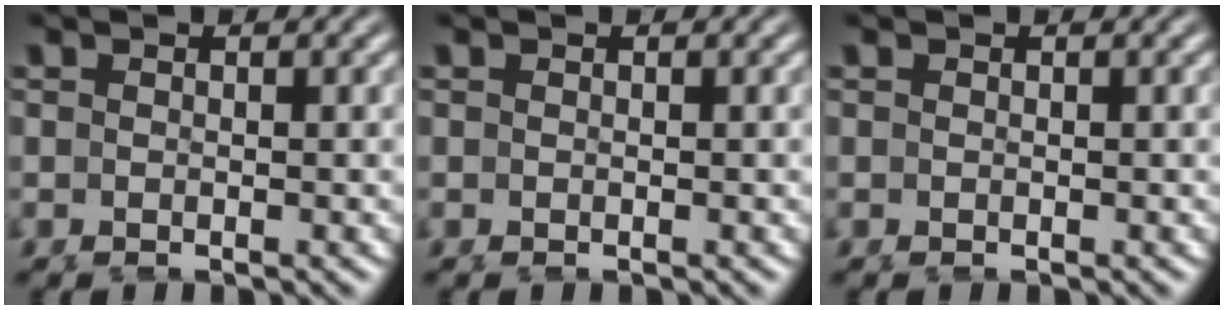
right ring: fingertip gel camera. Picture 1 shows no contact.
{"total": 0.0}
{"total": 0.0}